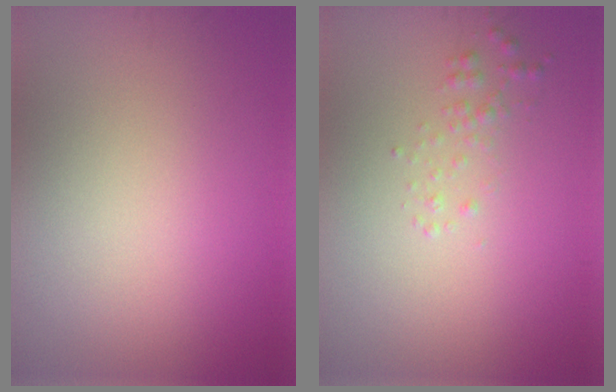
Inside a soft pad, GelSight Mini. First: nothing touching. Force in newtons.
{"total": 1.1, "press": 1.1, "slide": 0.0}